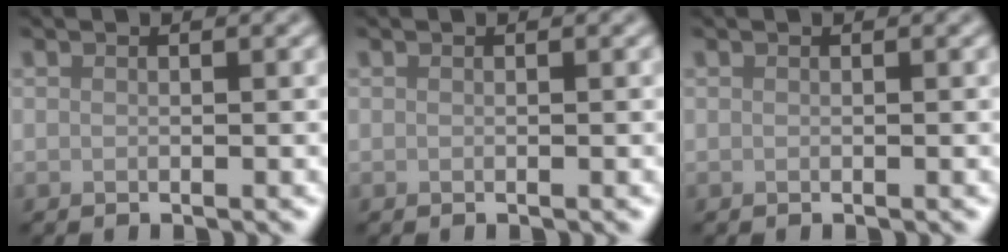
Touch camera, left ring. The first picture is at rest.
{"total": 0.0}
{"total": 0.0}